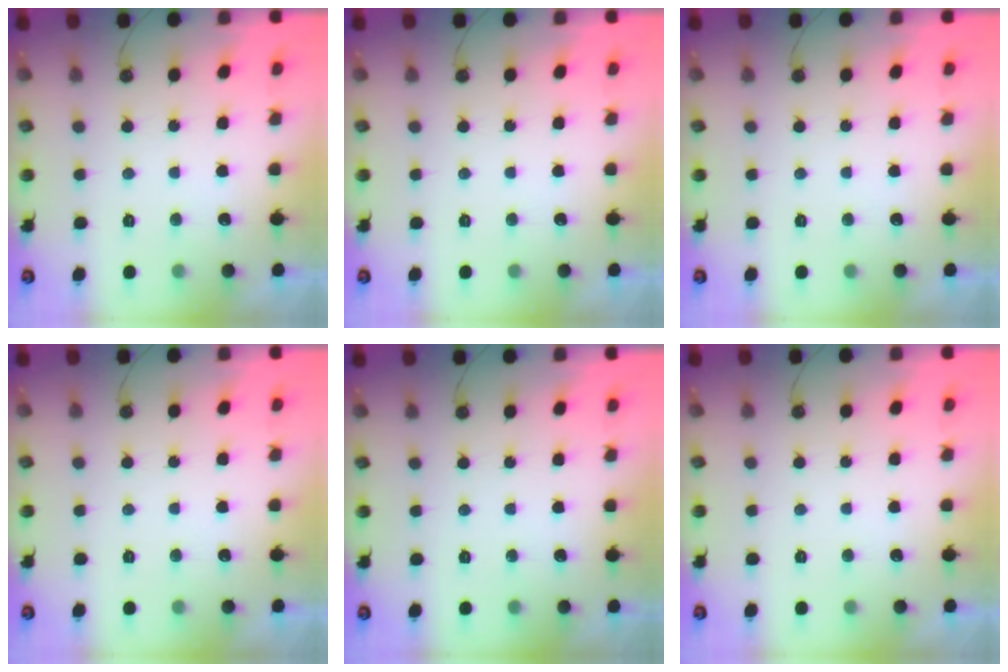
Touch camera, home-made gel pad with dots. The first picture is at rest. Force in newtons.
{"total": 0.0}
{"total": 0.0}
{"total": 0.0}
{"total": 0.0}
{"total": 0.0}